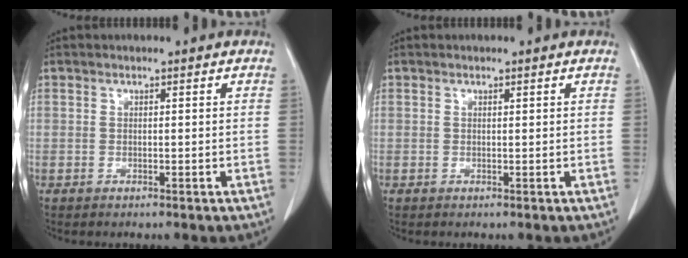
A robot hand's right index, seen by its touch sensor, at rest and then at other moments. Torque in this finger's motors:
{"motor_torque": [-0.17, 0.14, -0.06, -0.01]}